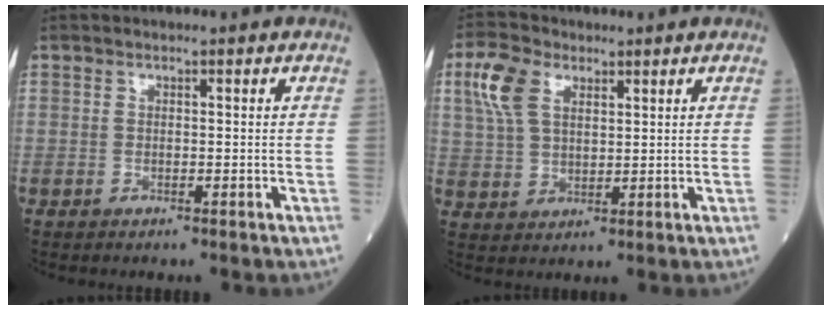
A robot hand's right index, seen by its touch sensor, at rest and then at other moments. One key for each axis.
{"total": 7.0, "fx": 3.1, "fy": 3.9, "fz": 4.9, "tx": -0.119, "ty": 0.019, "tz": 0.064}